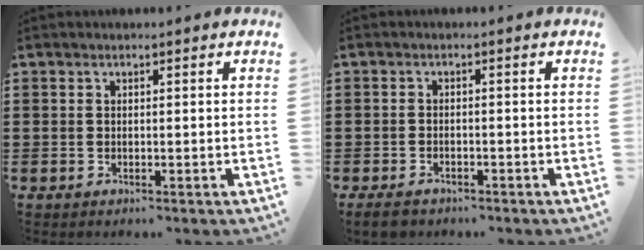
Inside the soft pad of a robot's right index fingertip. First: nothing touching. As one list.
[{"total": 1.9, "force": [-1.7, 0.5, 0.7], "torque": [-0.022, -0.001, -0.038]}]